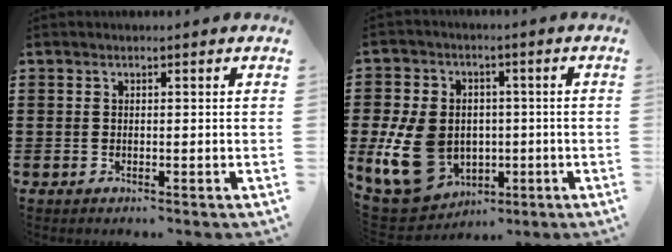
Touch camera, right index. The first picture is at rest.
{"total": 13.7, "force": [-1.8, 10.7, 8.4], "torque": [-0.218, 0.005, -0.029]}